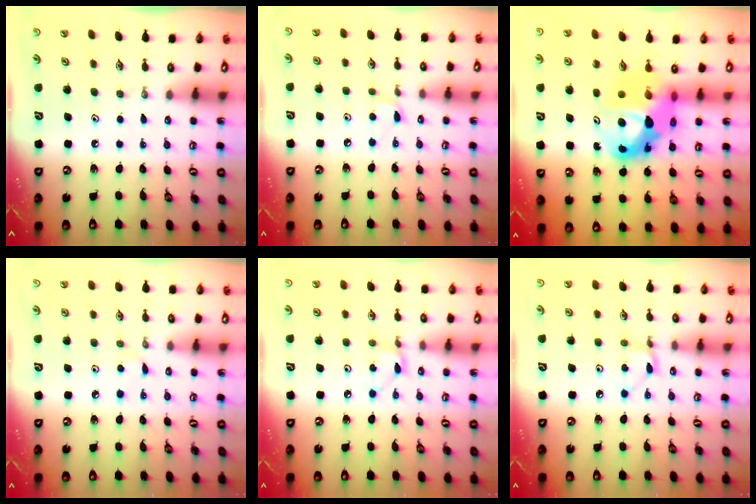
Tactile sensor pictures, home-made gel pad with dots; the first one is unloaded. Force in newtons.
{"total": 4.4, "press": 4.3, "slide": 0.5}
{"total": 15.3, "press": 15.2, "slide": 1.2}
{"total": 2.9, "press": 2.9, "slide": 0.3}
{"total": 1.8, "press": 1.8, "slide": 0.1}
{"total": 2.3, "press": 2.3, "slide": 0.4}